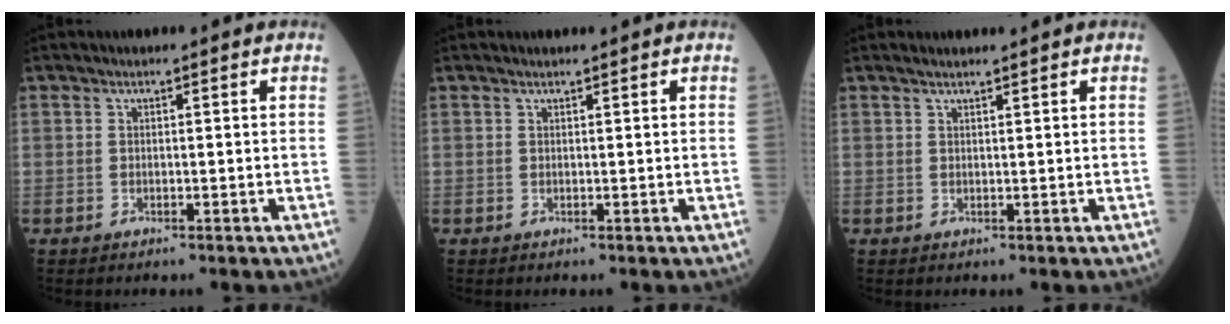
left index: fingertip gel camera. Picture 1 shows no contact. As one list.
[{"total": 1.2, "force": [1.1, 0.0, 0.4], "torque": [-0.006, 0.008, 0.019]}, {"total": 2.4, "force": [2.1, 0.0, 1.0], "torque": [-0.013, 0.016, 0.036]}]